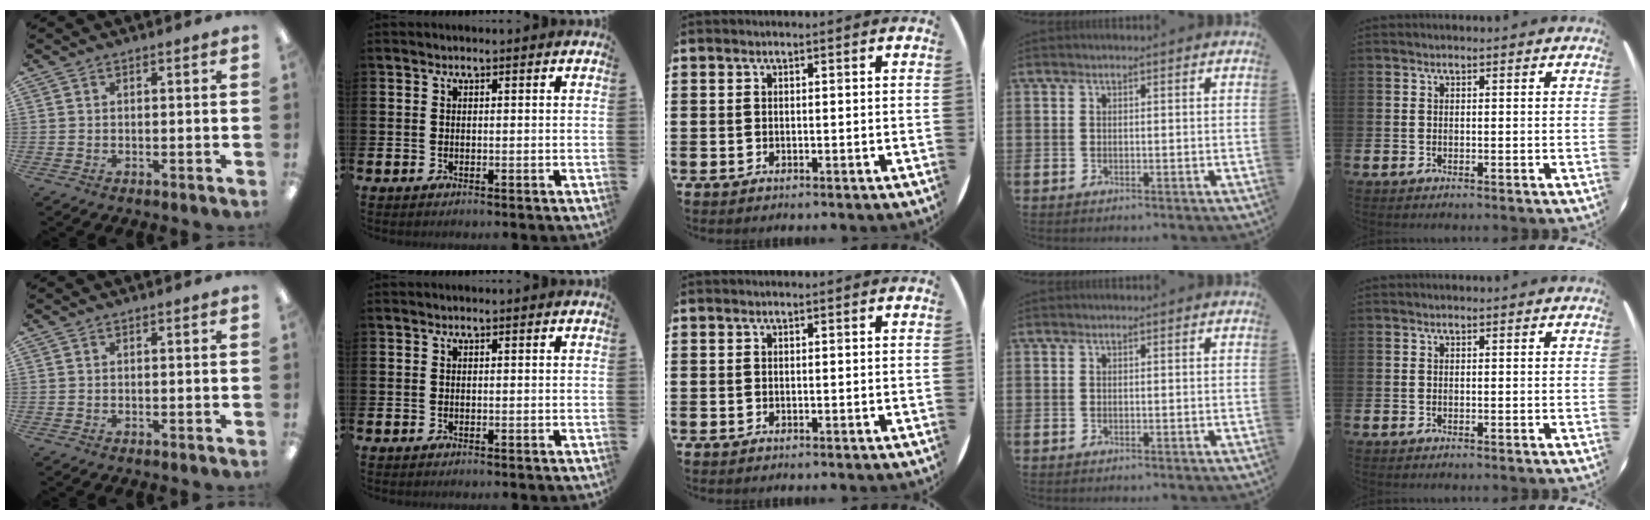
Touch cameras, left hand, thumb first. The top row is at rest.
{}